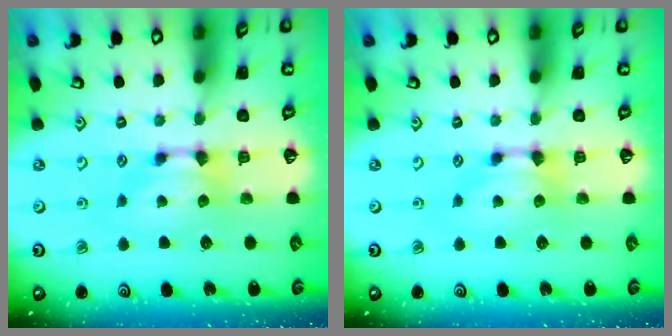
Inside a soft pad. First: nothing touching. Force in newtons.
{"total": 0.0}